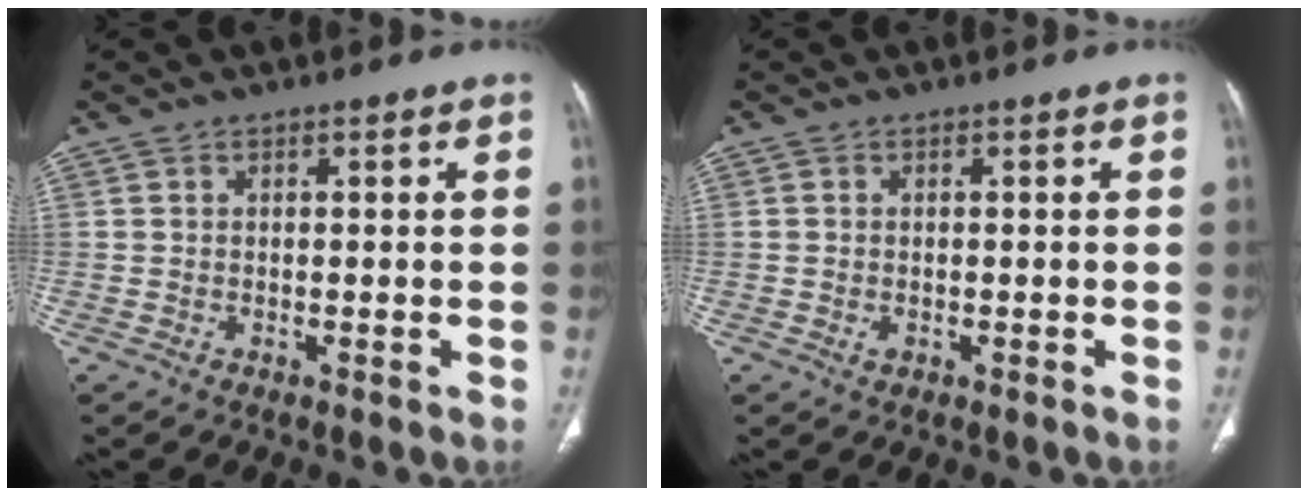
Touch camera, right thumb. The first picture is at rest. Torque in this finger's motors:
{"motor_torque": [-0.13, 0.20, -0.26, 0.51, 0.00]}